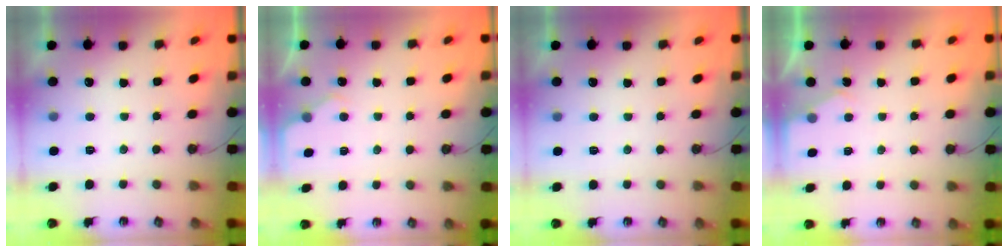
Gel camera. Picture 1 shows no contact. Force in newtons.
{"total": 3.0, "press": 2.9, "slide": 0.4}
{"total": 3.0, "press": 3.0, "slide": 0.3}
{"total": 3.0, "press": 2.9, "slide": 0.5}